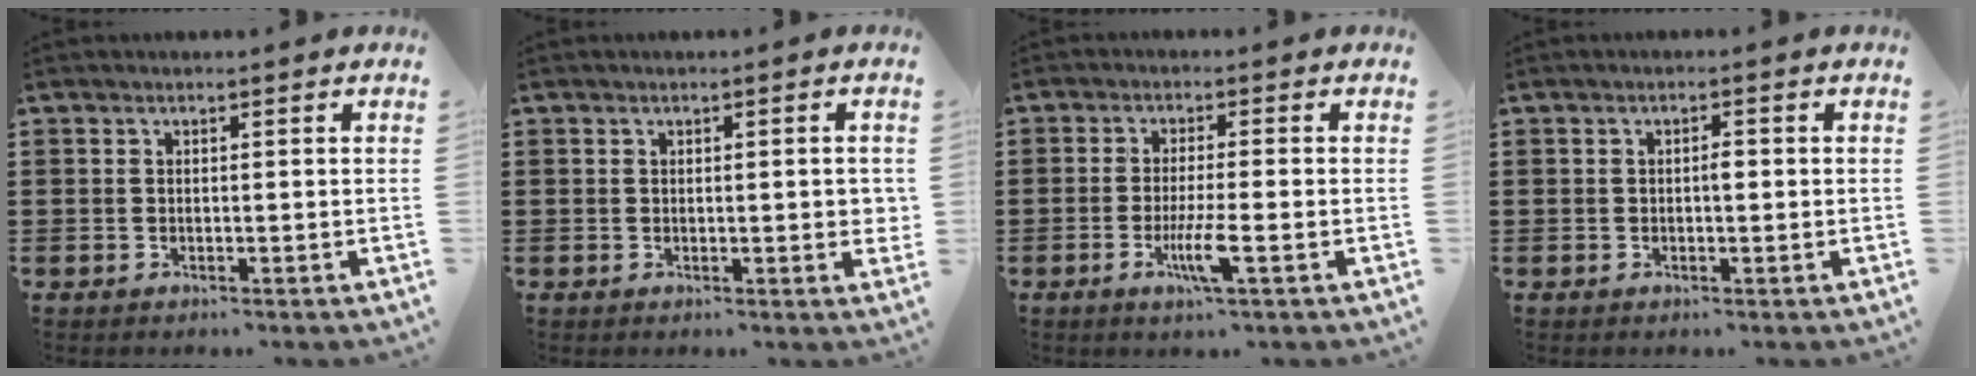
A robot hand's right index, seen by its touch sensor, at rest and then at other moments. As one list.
[{"total": 2.2, "force": [0.1, 0.4, 2.1], "torque": [-0.038, 0.002, 0.000]}, {"total": 5.4, "force": [-2.0, 0.3, 5.0], "torque": [-0.103, -0.020, -0.038]}, {"total": 1.3, "force": [-0.1, 0.4, 1.2], "torque": [-0.023, 0.000, -0.003]}]